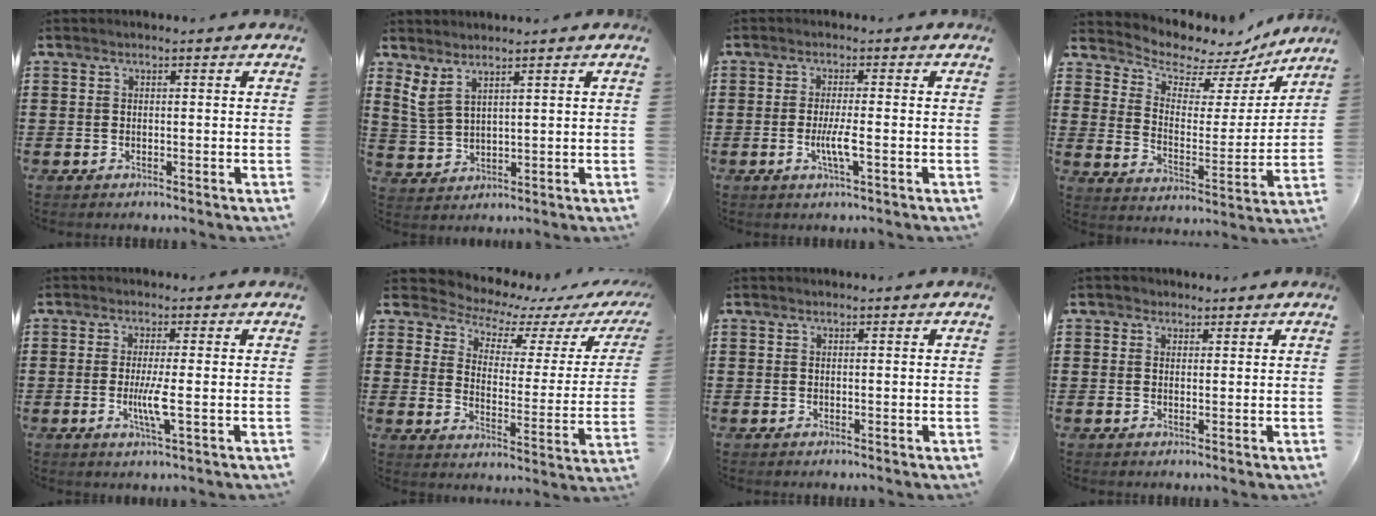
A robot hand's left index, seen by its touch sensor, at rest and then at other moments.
{"total": 3.8, "force": [2.8, 1.1, 2.3], "torque": [-0.061, -0.007, 0.050]}
{"total": 4.1, "force": [-1.0, 0.3, 3.9], "torque": [-0.074, -0.006, -0.021]}
{"total": 5.7, "force": [5.0, 2.5, 0.8], "torque": [-0.044, -0.041, 0.083]}
{"total": 4.3, "force": [-0.7, 0.0, 4.3], "torque": [-0.081, -0.011, -0.017]}
{"total": 3.8, "force": [3.4, 1.6, 0.7], "torque": [-0.043, -0.028, 0.051]}
{"total": 0.0}
{"total": 1.2, "force": [0.8, 0.8, -0.1], "torque": [-0.002, 0.006, 0.016]}